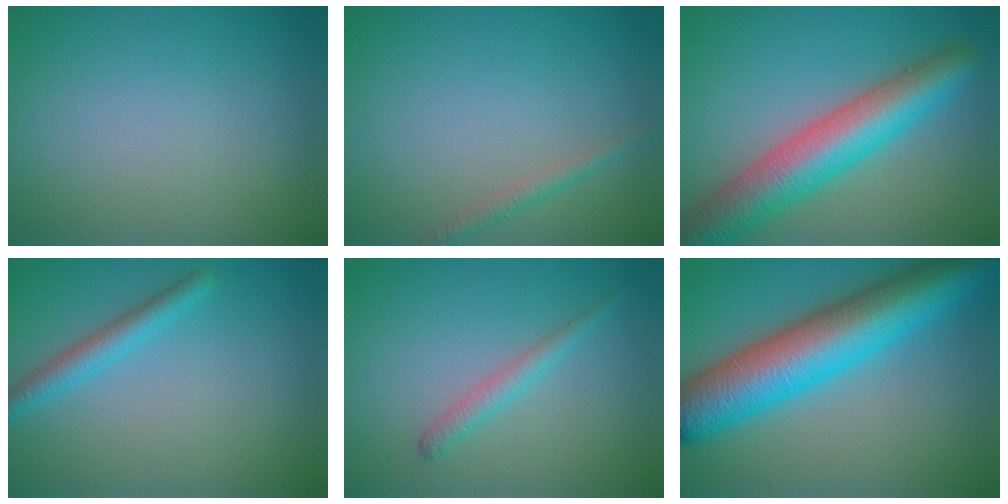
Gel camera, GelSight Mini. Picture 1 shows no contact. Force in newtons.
{"total": 1.2, "press": 1.2, "slide": 0.0}
{"total": 8.3, "press": 8.3, "slide": 0.4}
{"total": 2.3, "press": 2.3, "slide": 0.1}
{"total": 1.6, "press": 1.6, "slide": 0.0}
{"total": 11.6, "press": 11.6, "slide": 0.1}